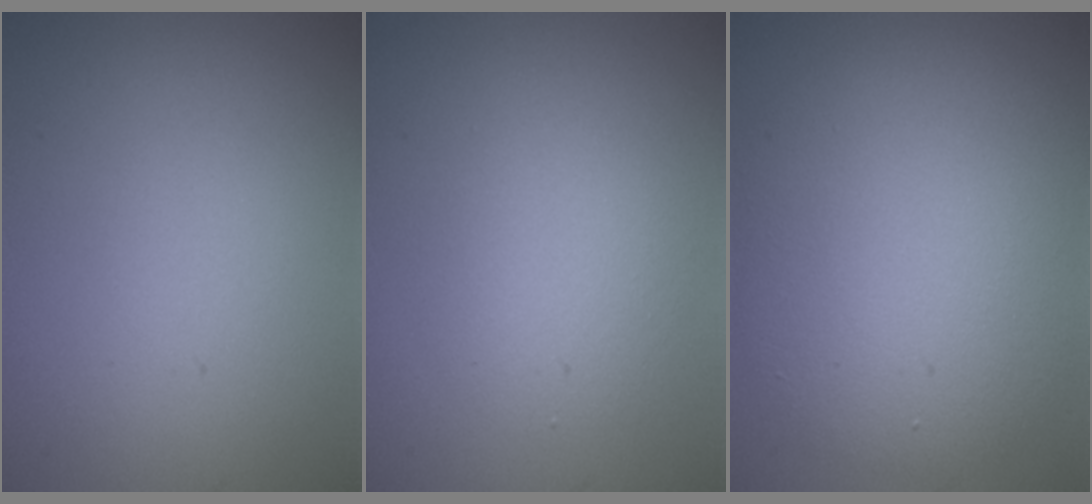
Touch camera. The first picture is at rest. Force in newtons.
{"total": 3.0, "press": 3.0, "slide": 0.2}
{"total": 8.5, "press": 8.5, "slide": 0.5}